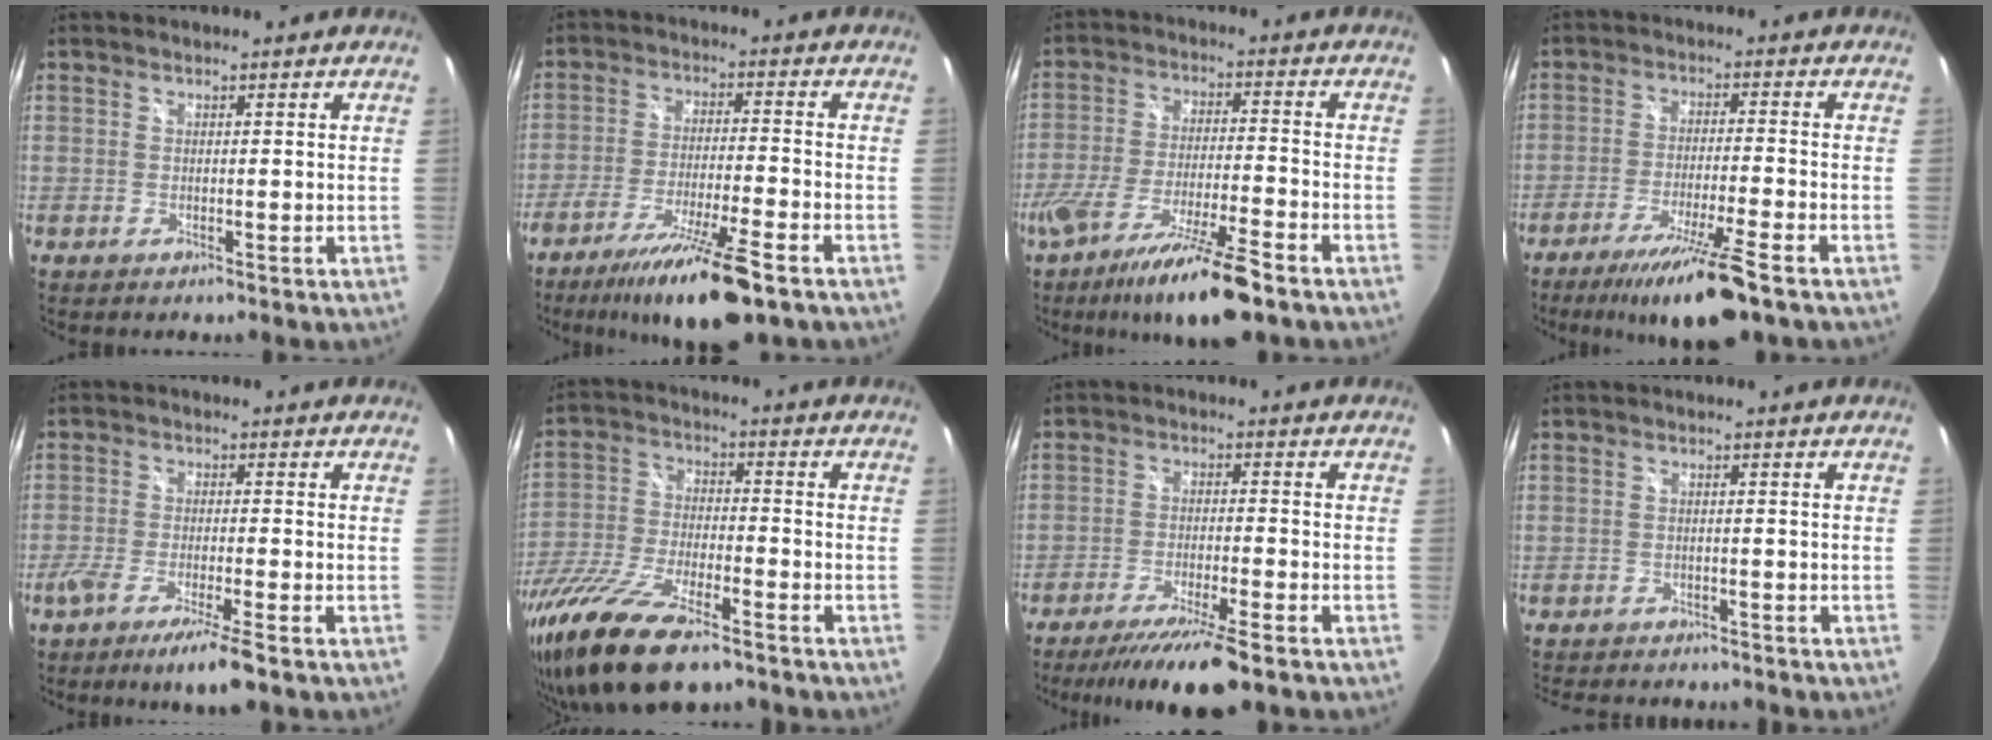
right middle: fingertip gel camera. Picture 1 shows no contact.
{"total": 14.1, "force": [-10.1, 1.1, 9.7], "torque": [-0.187, -0.030, -0.169]}
{"total": 15.2, "force": [-10.6, 1.4, 10.7], "torque": [-0.211, -0.039, -0.181]}
{"total": 11.4, "force": [-8.2, 0.0, 7.9], "torque": [-0.158, -0.027, -0.137]}
{"total": 7.8, "force": [-5.5, -0.1, 5.5], "torque": [-0.110, -0.022, -0.097]}
{"total": 20.0, "force": [-14.1, 6.0, 12.8], "torque": [-0.273, -0.057, -0.259]}
{"total": 11.9, "force": [-9.5, 0.8, 7.2], "torque": [-0.145, -0.025, -0.154]}
{"total": 8.0, "force": [-7.3, 2.1, 2.5], "torque": [-0.062, -0.012, -0.107]}